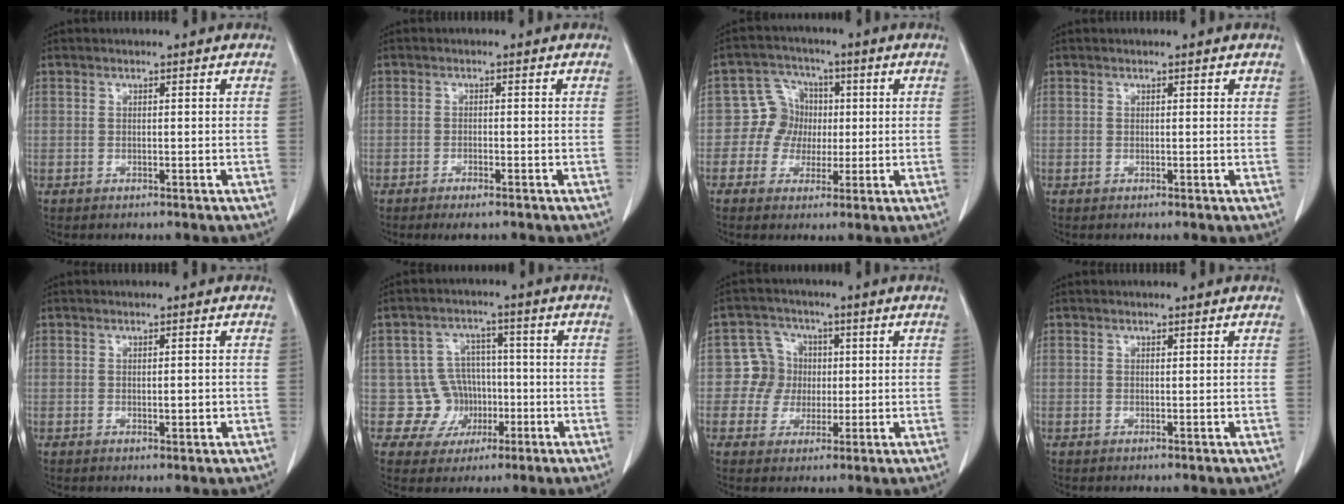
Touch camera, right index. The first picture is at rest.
{"total": 2.3, "force": [-1.7, 0.5, 1.6], "torque": [-0.024, -0.003, -0.023]}
{"total": 5.7, "force": [-0.1, 5.5, 1.6], "torque": [-0.030, 0.022, -0.002]}
{"total": 0.6, "force": [0.4, 0.1, 0.4], "torque": [-0.002, 0.000, 0.002]}
{"total": 1.6, "force": [-0.2, 0.5, 1.5], "torque": [-0.025, -0.001, 0.003]}
{"total": 7.2, "force": [-1.1, 7.1, 0.2], "torque": [0.013, 0.019, -0.010]}
{"total": 5.5, "force": [0.2, 5.5, 0.8], "torque": [-0.011, 0.021, 0.004]}
{"total": 0.0}